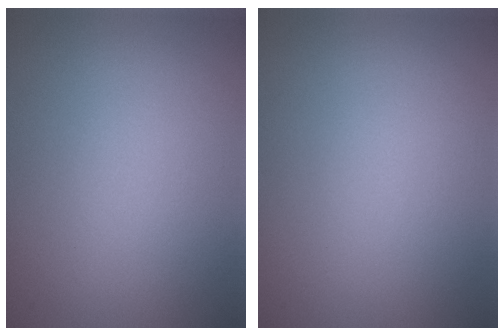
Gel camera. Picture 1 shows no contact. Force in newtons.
{"total": 0.0}